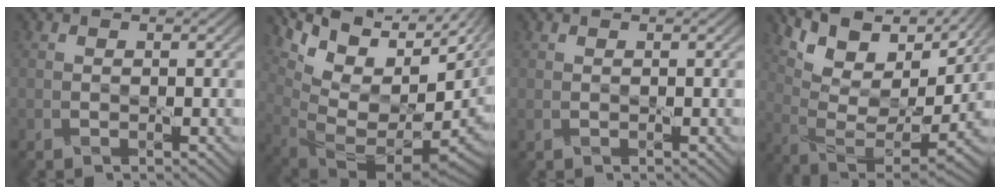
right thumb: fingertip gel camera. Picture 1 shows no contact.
{"total": 17.0, "force": [5.4, 9.1, 13.3], "torque": [-0.208, 0.029, 0.141]}
{"total": 0.0}
{"total": 14.4, "force": [10.2, 4.7, 9.0], "torque": [-0.204, 0.005, 0.164]}